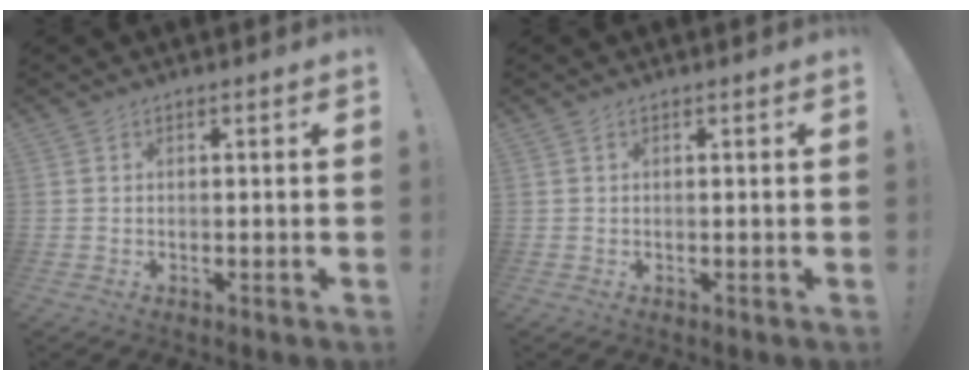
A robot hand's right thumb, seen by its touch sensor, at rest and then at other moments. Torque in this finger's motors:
{"motor_torque": [-0.01, -0.11, -0.10, 0.05, 0.04]}